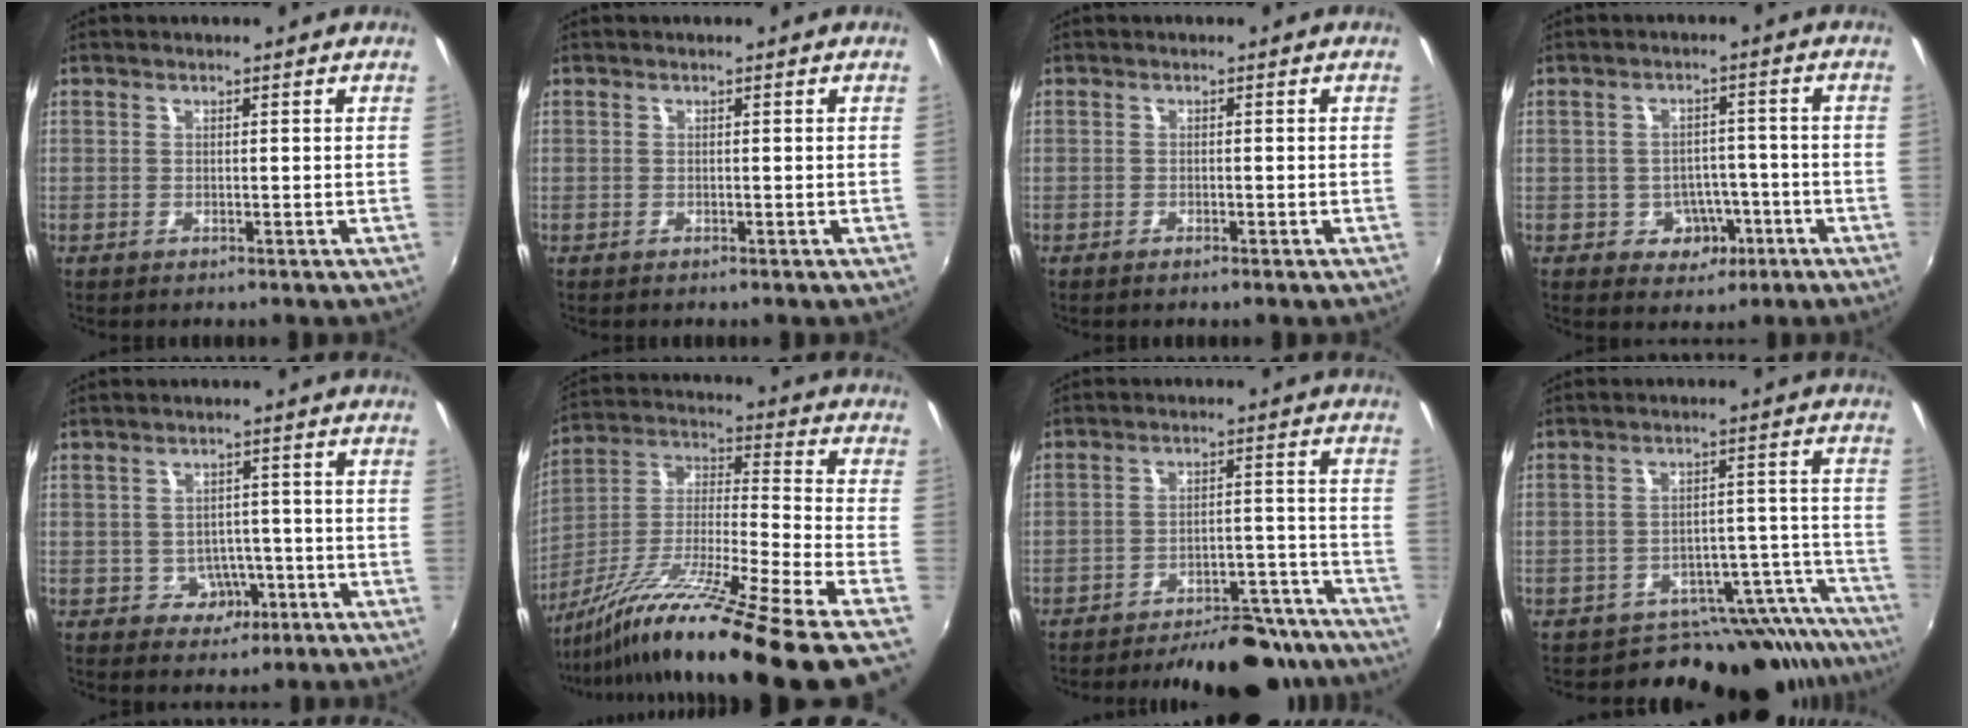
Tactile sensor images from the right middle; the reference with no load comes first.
{"total": 0.0}
{"total": 1.0, "force": [-0.9, 0.1, 0.5], "torque": [-0.011, -0.003, -0.016]}
{"total": 5.9, "force": [-2.6, 4.9, 2.1], "torque": [-0.042, 0.015, -0.020]}
{"total": 4.5, "force": [-1.9, 4.0, 1.1], "torque": [-0.031, 0.010, -0.013]}
{"total": 25.0, "force": [-19.2, -1.7, 16.0], "torque": [-0.248, -0.053, -0.327]}
{"total": 19.4, "force": [-17.3, 5.7, 6.7], "torque": [-0.095, 0.035, -0.202]}
{"total": 17.6, "force": [-16.5, 5.3, 2.9], "torque": [-0.013, 0.041, -0.220]}